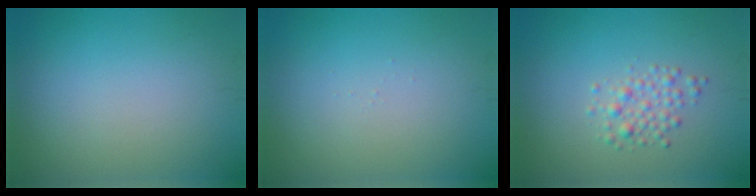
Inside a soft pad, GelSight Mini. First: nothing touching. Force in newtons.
{"total": 0.0}
{"total": 1.9, "press": 1.9, "slide": 0.1}